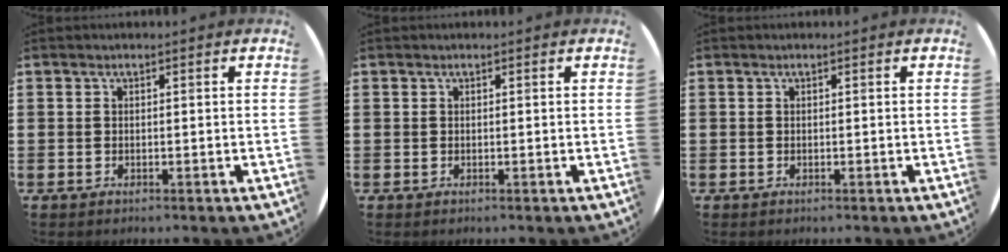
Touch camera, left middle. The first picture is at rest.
{"total": 0.0}
{"total": 0.0}